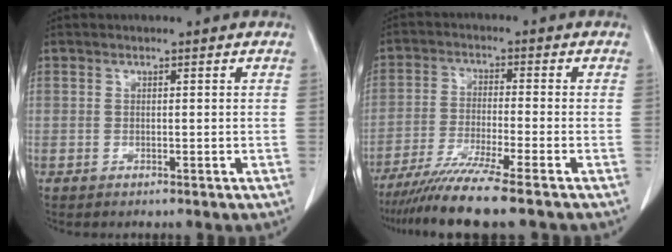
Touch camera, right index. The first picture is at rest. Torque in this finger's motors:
{"motor_torque": [1.21, -0.93, 0.65, 0.17]}